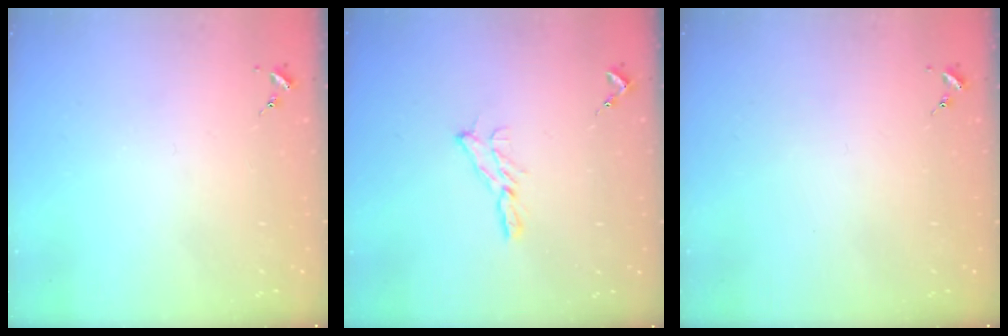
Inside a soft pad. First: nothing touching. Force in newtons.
{"total": 6.9, "press": 6.9, "slide": 0.3}
{"total": 0.0}